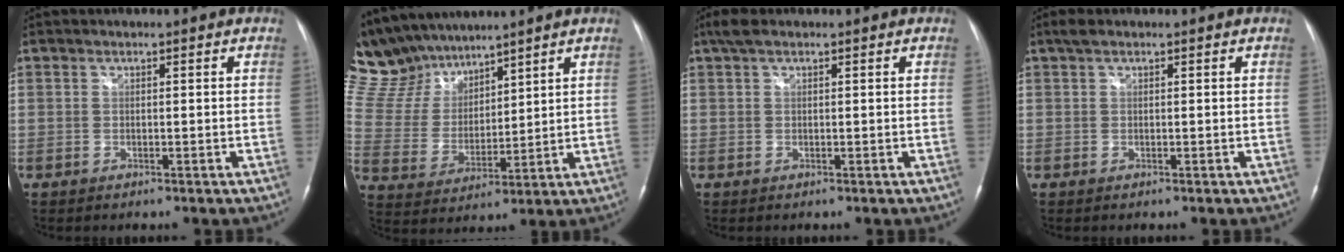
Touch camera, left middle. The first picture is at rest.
{"total": 14.1, "force": [12.7, 4.7, 4.1], "torque": [-0.098, 0.025, 0.257]}
{"total": 2.6, "force": [1.8, 0.9, 1.7], "torque": [-0.040, 0.024, 0.036]}
{"total": 1.5, "force": [1.0, 0.5, 0.9], "torque": [-0.022, 0.019, 0.020]}